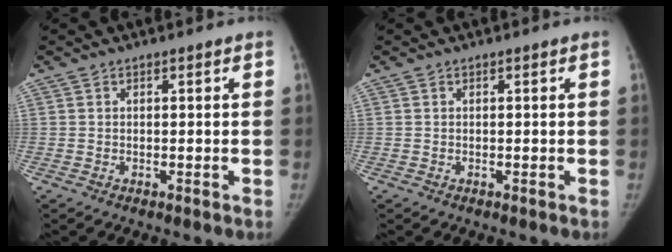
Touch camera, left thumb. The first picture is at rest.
{"total": 0.0}